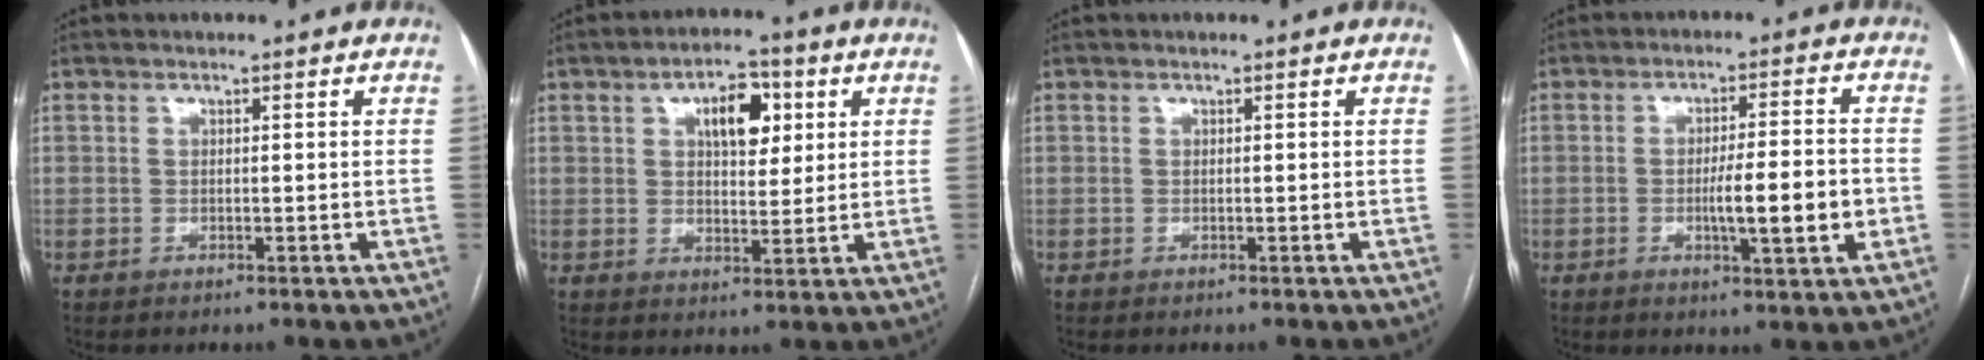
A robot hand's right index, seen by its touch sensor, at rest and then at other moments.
{"total": 7.5, "force": [2.8, 3.6, 5.9], "torque": [-0.089, 0.014, 0.045]}
{"total": 0.0}
{"total": 8.4, "force": [-1.9, 0.6, 8.2], "torque": [-0.127, -0.002, -0.029]}